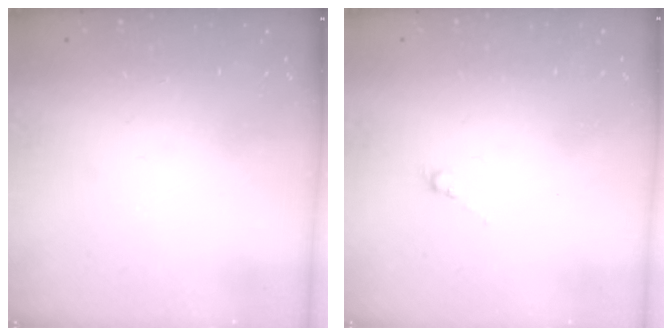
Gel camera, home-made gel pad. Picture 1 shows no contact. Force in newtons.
{"total": 0.5, "press": 0.3, "slide": 0.4}